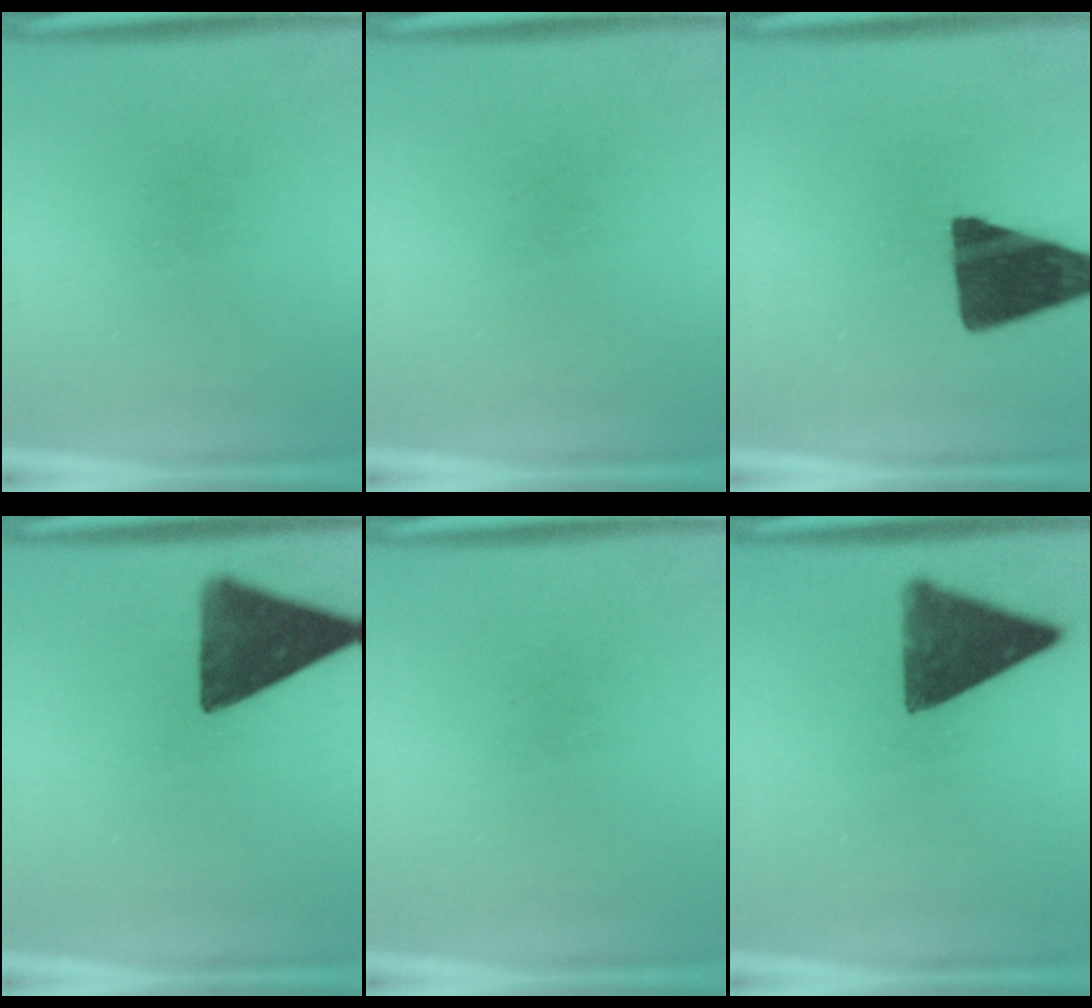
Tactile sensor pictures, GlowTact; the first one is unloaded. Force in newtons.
{"total": 0.0}
{"total": 16.9}
{"total": 13.0}
{"total": 0.0}
{"total": 11.5}